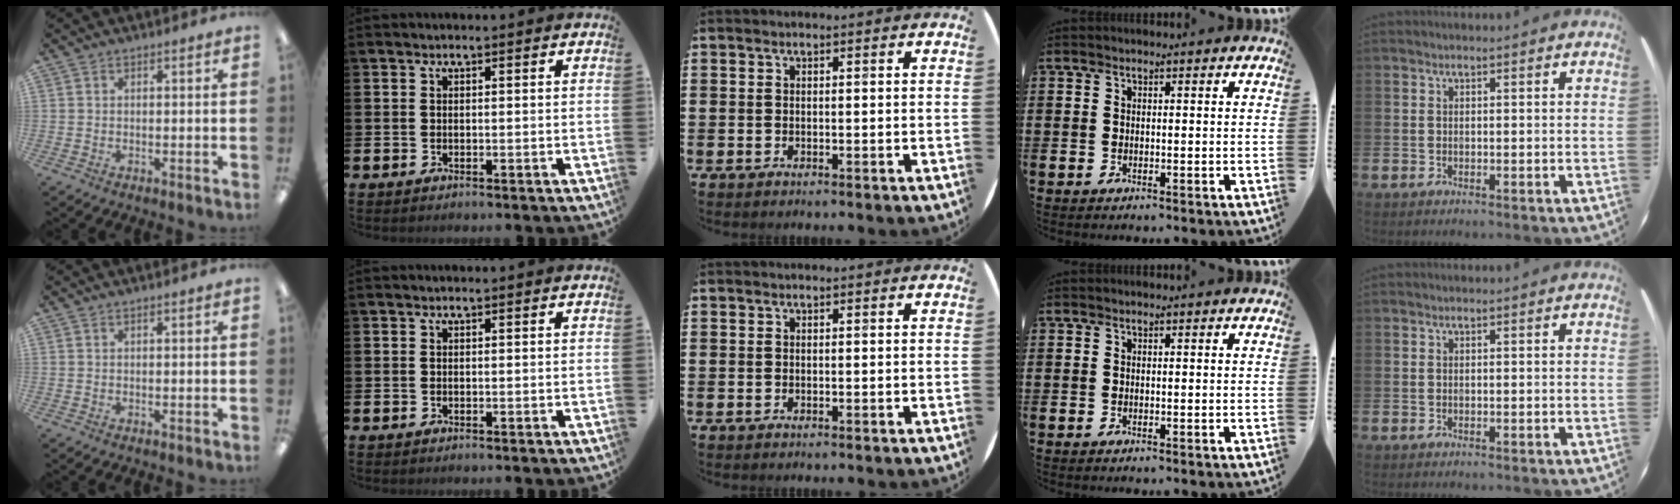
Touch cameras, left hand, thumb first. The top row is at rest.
{}